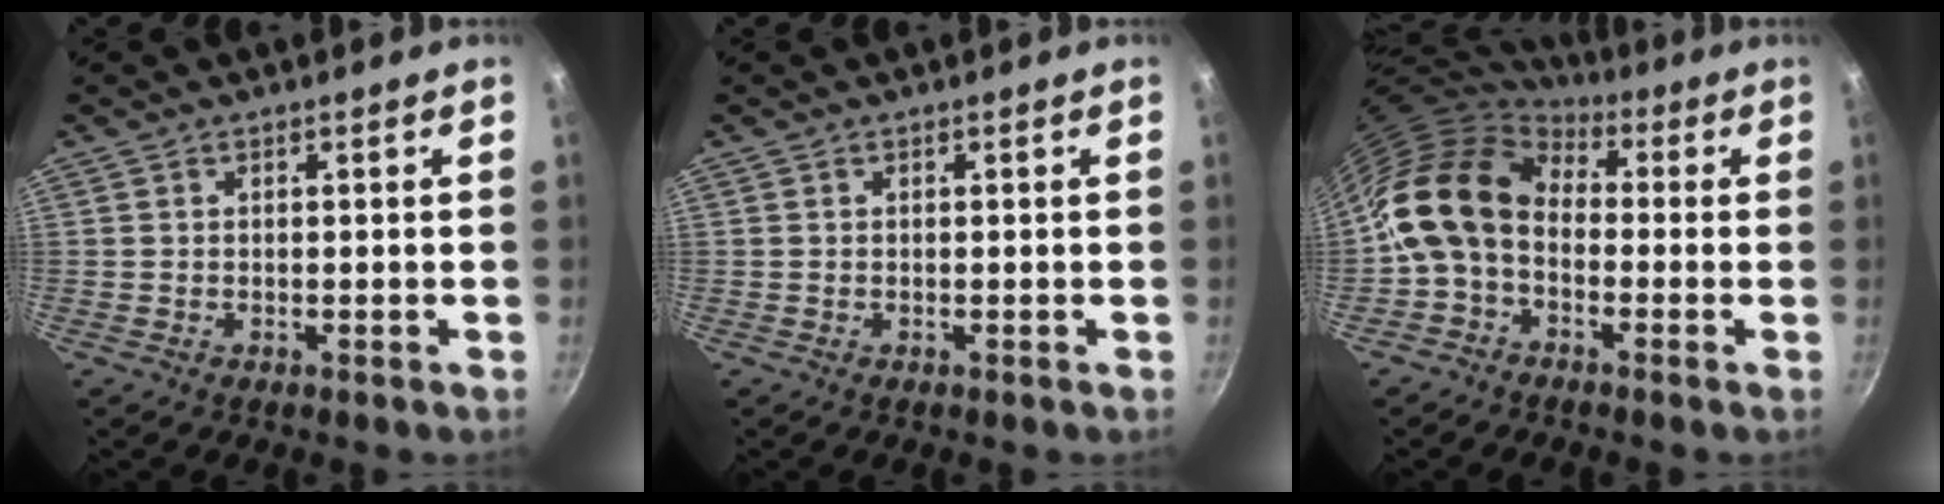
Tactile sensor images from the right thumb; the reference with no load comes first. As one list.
[{"total": 0.0}, {"total": 13.3, "force": [-0.3, 9.6, 9.1], "torque": [-0.148, 0.031, -0.025]}]